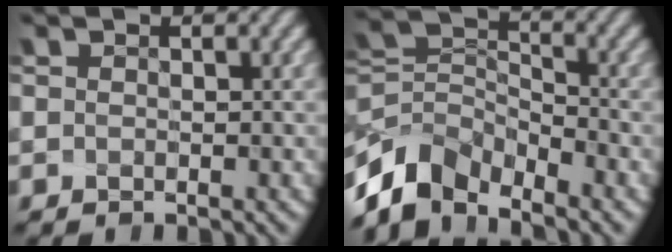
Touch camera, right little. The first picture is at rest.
{"total": 6.5, "force": [-4.9, 3.4, 2.6], "torque": [-0.045, 0.001, -0.105]}